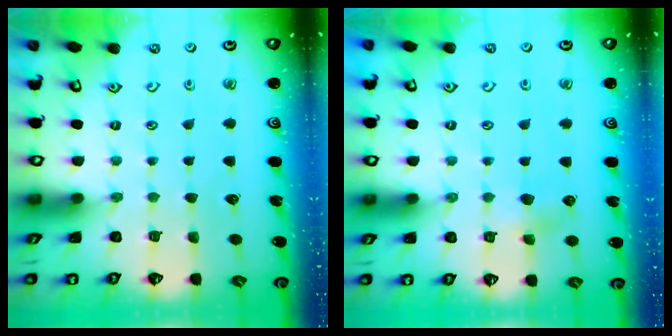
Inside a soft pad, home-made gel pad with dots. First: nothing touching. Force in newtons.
{"total": 3.9, "press": 3.8, "slide": 0.5}